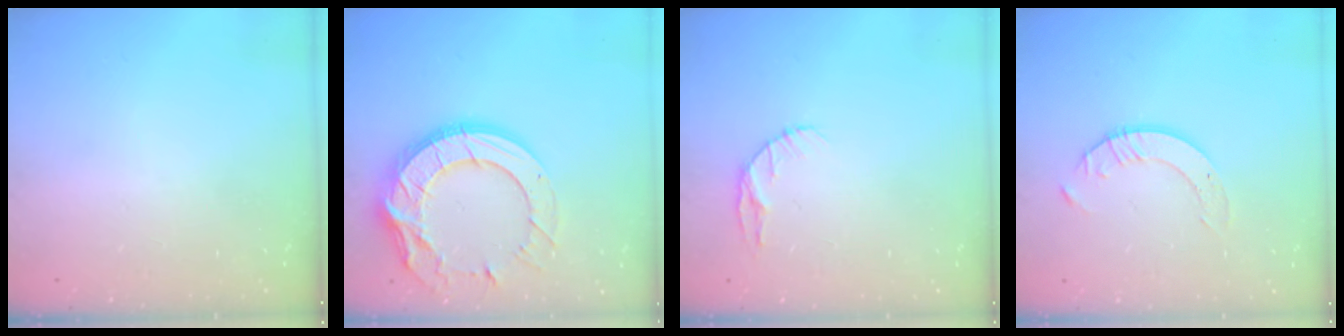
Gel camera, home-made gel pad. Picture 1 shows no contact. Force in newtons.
{"total": 20.2, "press": 20.1, "slide": 1.7}
{"total": 5.8, "press": 5.7, "slide": 0.8}
{"total": 3.4, "press": 3.4, "slide": 0.3}